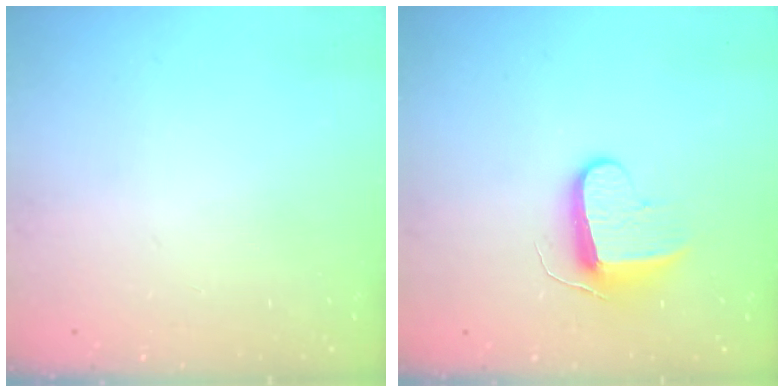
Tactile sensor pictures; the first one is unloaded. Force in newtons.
{"total": 9.1, "press": 9.1, "slide": 0.0}